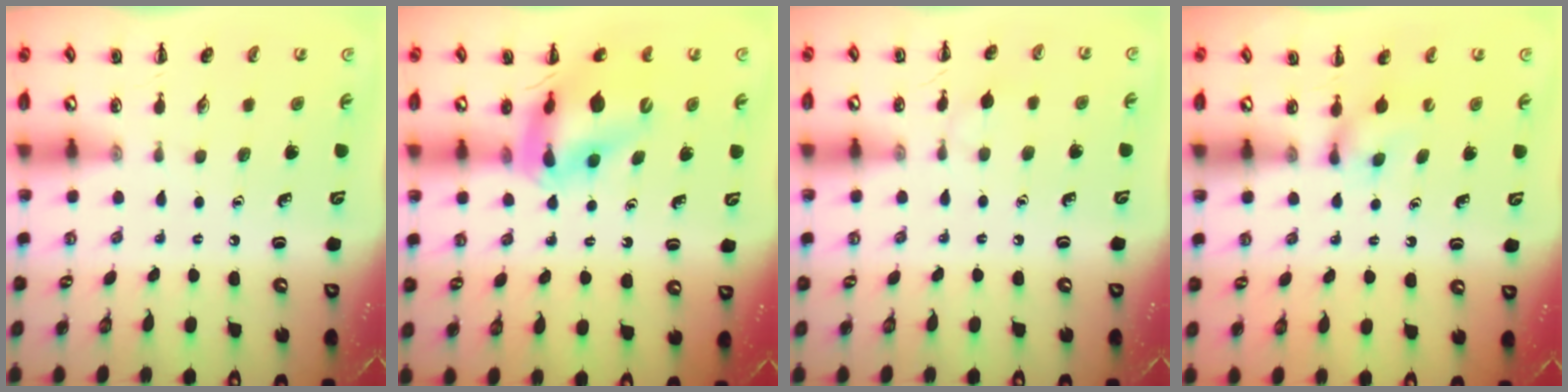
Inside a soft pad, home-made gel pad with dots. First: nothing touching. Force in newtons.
{"total": 13.1, "press": 12.6, "slide": 3.8}
{"total": 5.4, "press": 5.1, "slide": 1.8}
{"total": 3.7, "press": 3.5, "slide": 1.2}